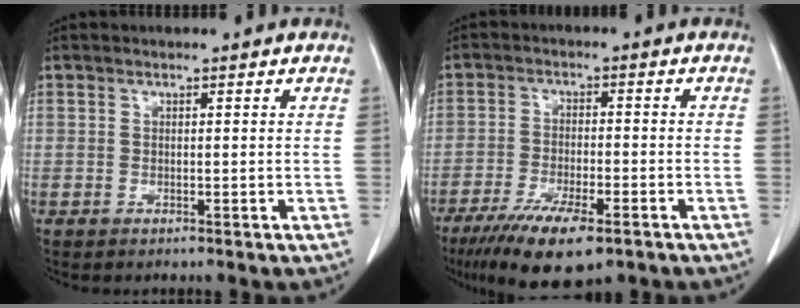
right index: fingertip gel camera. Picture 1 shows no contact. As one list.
[{"total": 11.1, "force": [-7.2, 2.8, 8.0], "torque": [-0.137, -0.020, -0.116]}]